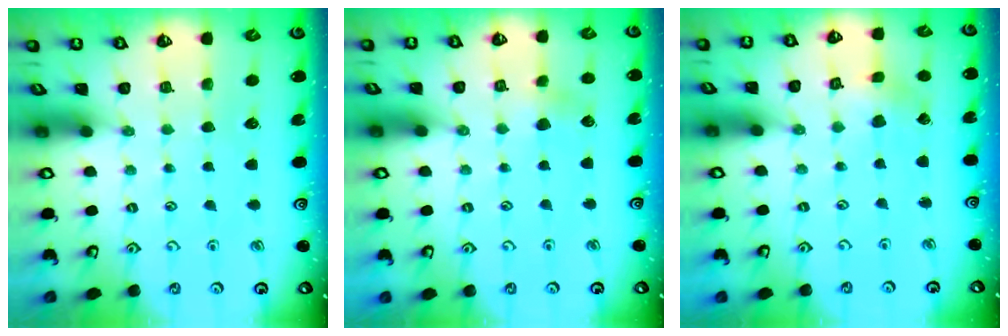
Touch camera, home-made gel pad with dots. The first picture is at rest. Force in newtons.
{"total": 3.0, "press": 3.0, "slide": 0.4}
{"total": 2.2, "press": 2.2, "slide": 0.3}